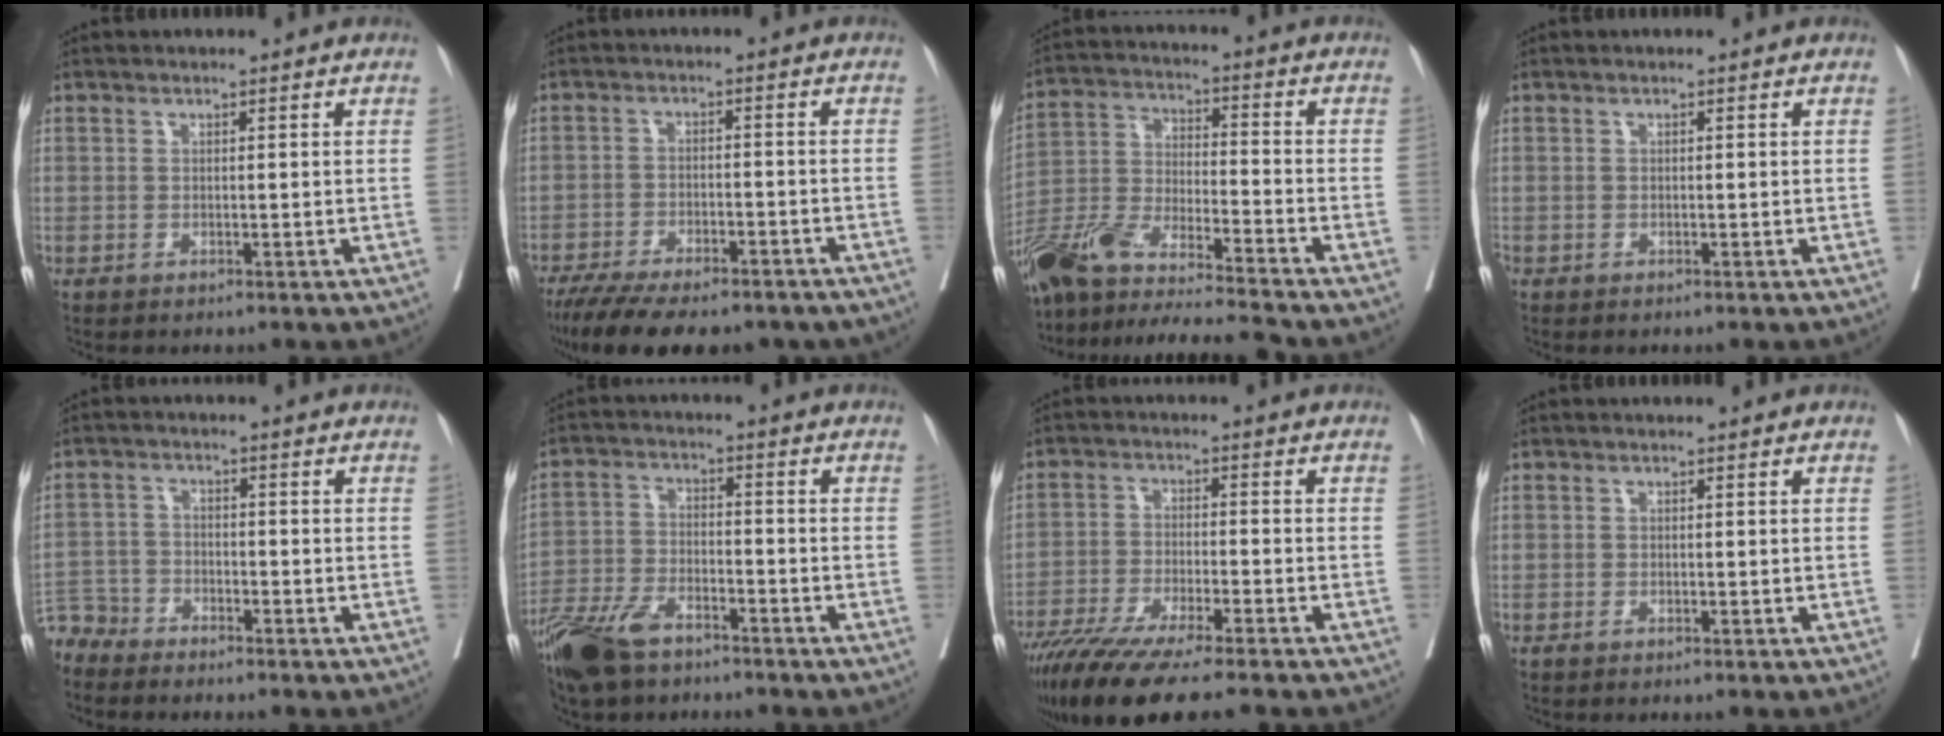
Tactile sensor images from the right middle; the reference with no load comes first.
{"total": 17.4, "force": [-13.6, 5.6, 9.3], "torque": [-0.172, -0.020, -0.195]}
{"total": 19.7, "force": [-17.2, -0.2, 9.6], "torque": [-0.217, -0.026, -0.313]}
{"total": 0.0}
{"total": 5.3, "force": [-5.1, 1.5, -0.3], "torque": [0.012, -0.003, -0.105]}
{"total": 10.8, "force": [-8.3, 3.8, 5.8], "torque": [-0.120, -0.023, -0.160]}
{"total": 14.0, "force": [-11.2, 0.9, 8.5], "torque": [-0.145, -0.037, -0.186]}
{"total": 0.5, "force": [-0.4, 0.0, 0.3], "torque": [-0.004, -0.001, -0.009]}